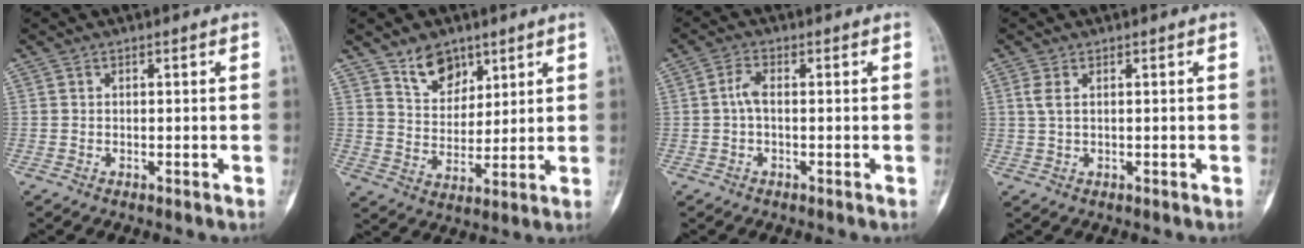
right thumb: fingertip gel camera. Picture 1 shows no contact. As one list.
[{"total": 8.0, "force": [5.4, 5.0, 3.3], "torque": [-0.026, -0.039, 0.102]}, {"total": 2.7, "force": [-0.1, 1.2, 2.4], "torque": [-0.054, 0.005, -0.007]}, {"total": 2.1, "force": [0.6, 0.8, 1.8], "torque": [-0.047, 0.004, 0.015]}]